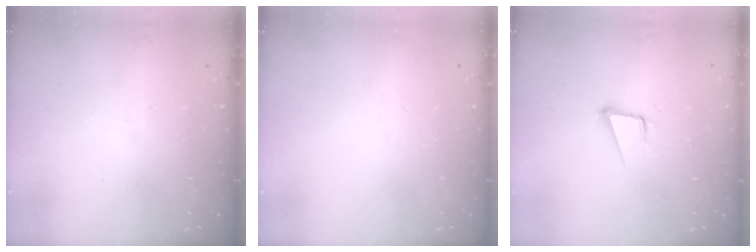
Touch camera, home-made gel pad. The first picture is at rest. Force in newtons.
{"total": 0.0}
{"total": 3.7, "press": 2.9, "slide": 2.2}